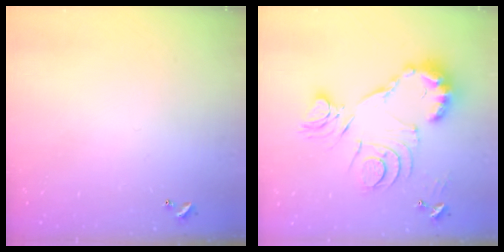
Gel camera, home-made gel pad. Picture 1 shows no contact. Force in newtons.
{"total": 15.2, "press": 15.2, "slide": 1.1}